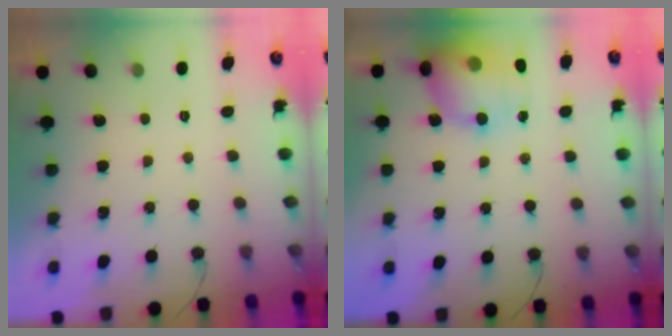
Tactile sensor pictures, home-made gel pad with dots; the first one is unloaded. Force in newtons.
{"total": 16.4, "press": 16.2, "slide": 2.9}